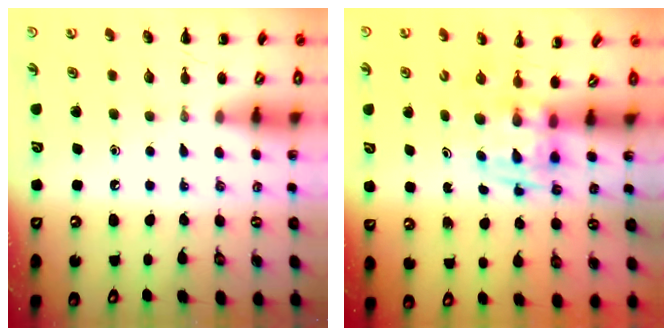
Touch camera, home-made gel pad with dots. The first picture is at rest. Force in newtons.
{"total": 4.4, "press": 4.4, "slide": 0.6}